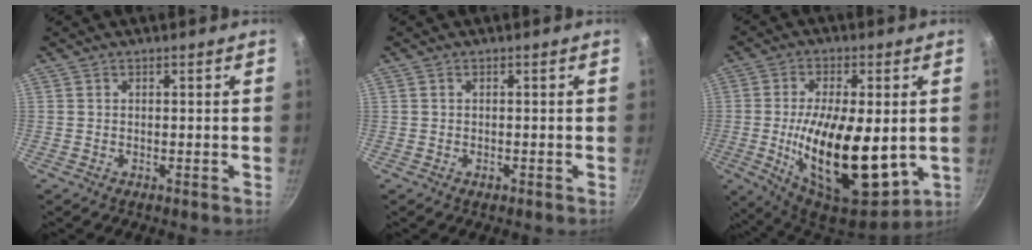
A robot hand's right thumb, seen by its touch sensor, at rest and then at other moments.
{"total": 0.8, "force": [-0.3, 0.5, 0.5], "torque": [-0.005, 0.002, -0.005]}
{"total": 21.8, "force": [-1.7, 9.9, 19.3], "torque": [-0.316, -0.014, -0.020]}